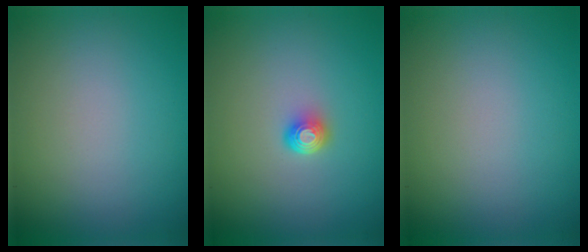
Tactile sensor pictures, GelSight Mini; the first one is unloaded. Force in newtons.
{"total": 1.6, "press": 1.1, "slide": 1.1}
{"total": 0.0}